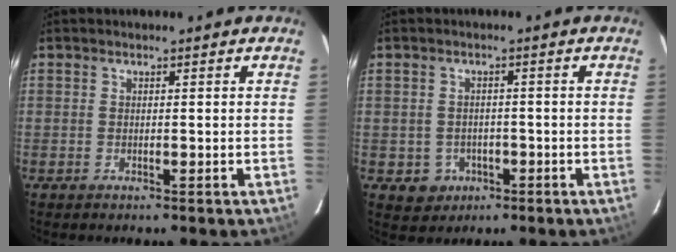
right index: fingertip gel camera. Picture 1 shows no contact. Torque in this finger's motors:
{"motor_torque": [0.07, -0.09, -0.46, -0.21]}